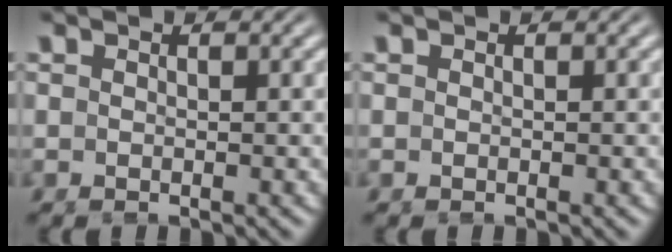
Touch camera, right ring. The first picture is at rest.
{"total": 0.0}